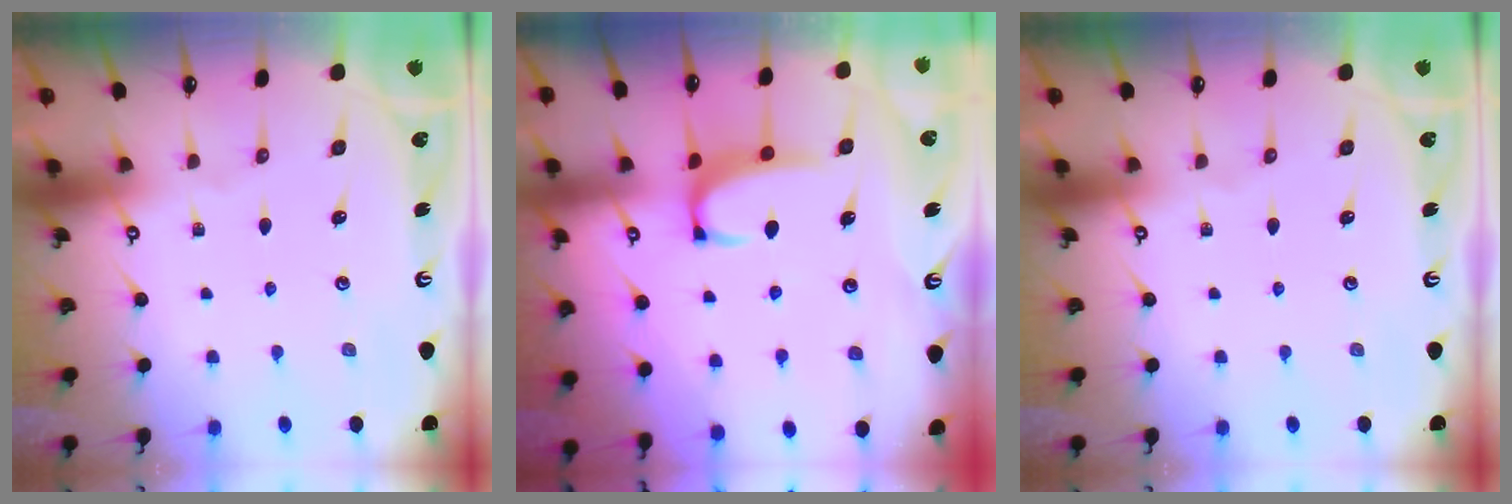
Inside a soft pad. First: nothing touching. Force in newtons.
{"total": 2.4, "press": 2.3, "slide": 0.6}
{"total": 0.0}